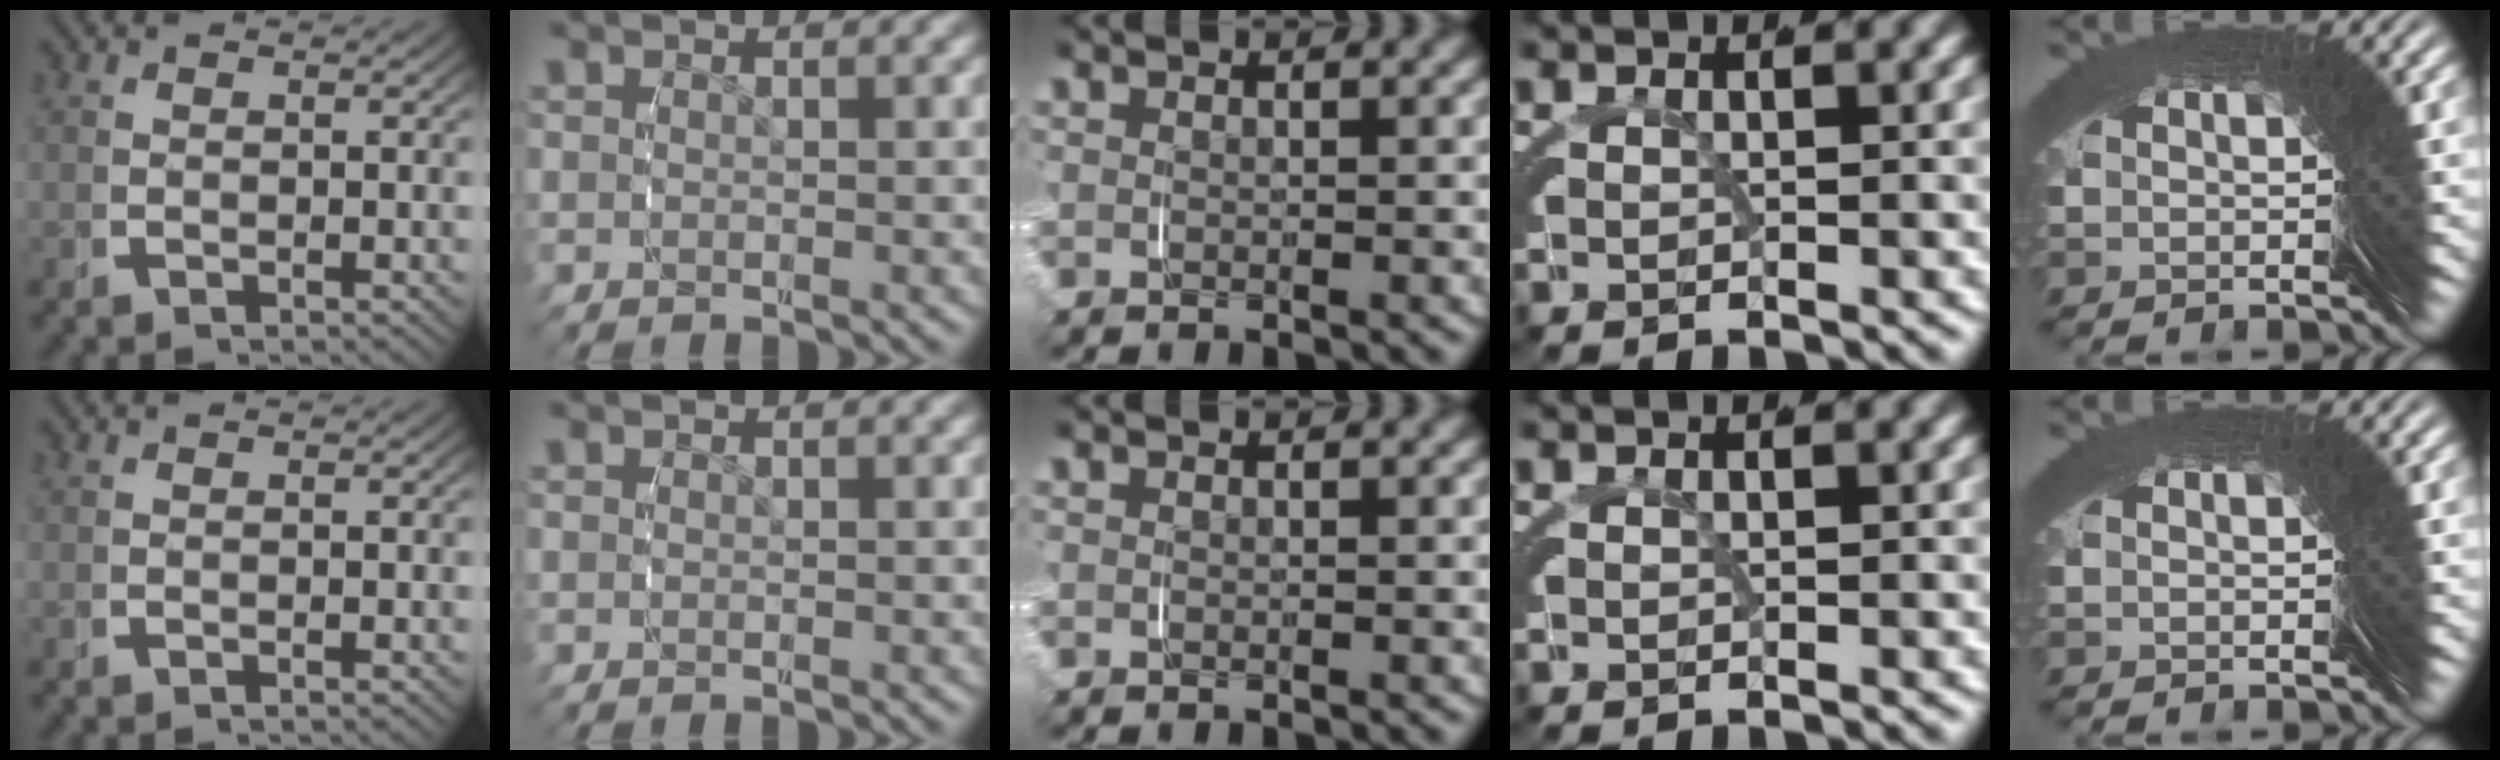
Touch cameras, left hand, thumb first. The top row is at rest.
{}